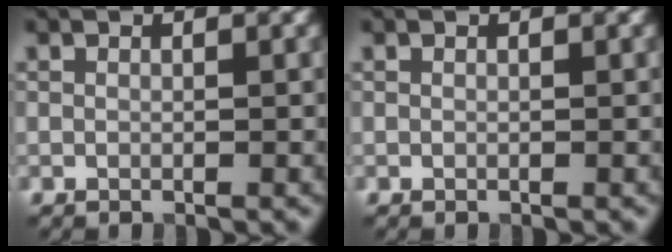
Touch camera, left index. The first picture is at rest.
{"total": 0.0}